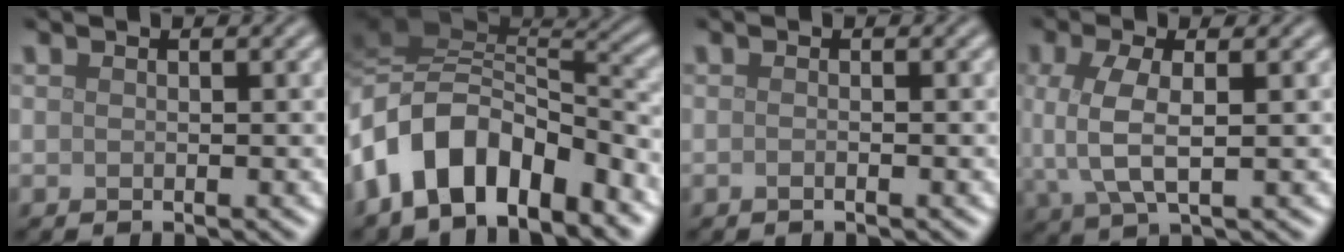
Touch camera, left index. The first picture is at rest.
{"total": 10.7, "force": [-5.2, 5.7, 7.4], "torque": [-0.122, 0.019, -0.102]}
{"total": 0.7, "force": [-0.3, 0.2, 0.7], "torque": [-0.011, -0.005, -0.011]}
{"total": 4.5, "force": [0.2, 1.9, 4.1], "torque": [-0.100, 0.002, 0.001]}